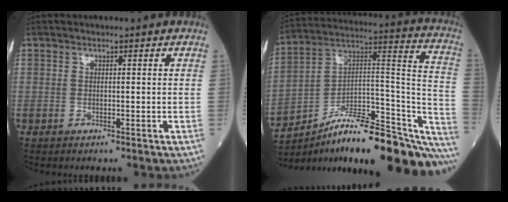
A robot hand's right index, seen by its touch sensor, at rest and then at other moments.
{"total": 26.8, "force": [-20.6, 5.6, 16.2], "torque": [-0.166, 0.038, -0.309]}